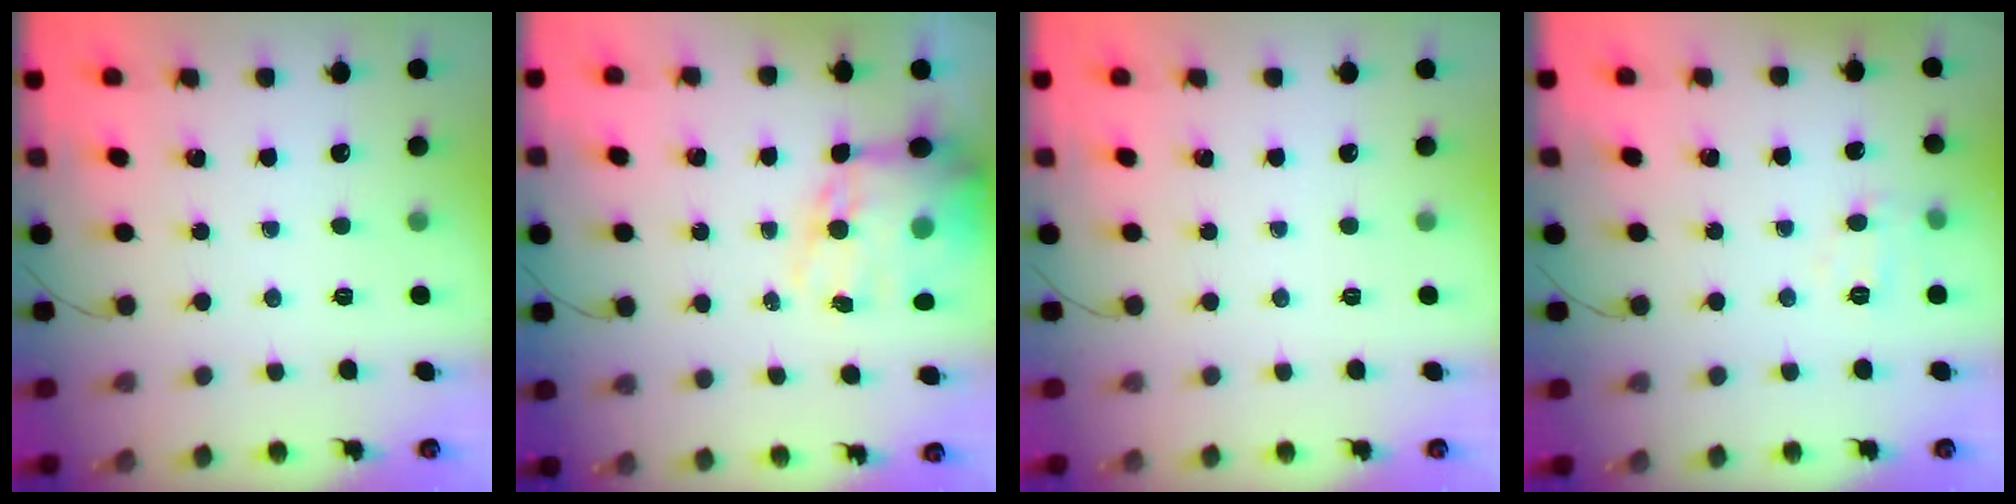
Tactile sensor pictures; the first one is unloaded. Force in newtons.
{"total": 15.5, "press": 15.1, "slide": 3.6}
{"total": 0.0}
{"total": 6.5, "press": 6.3, "slide": 1.2}